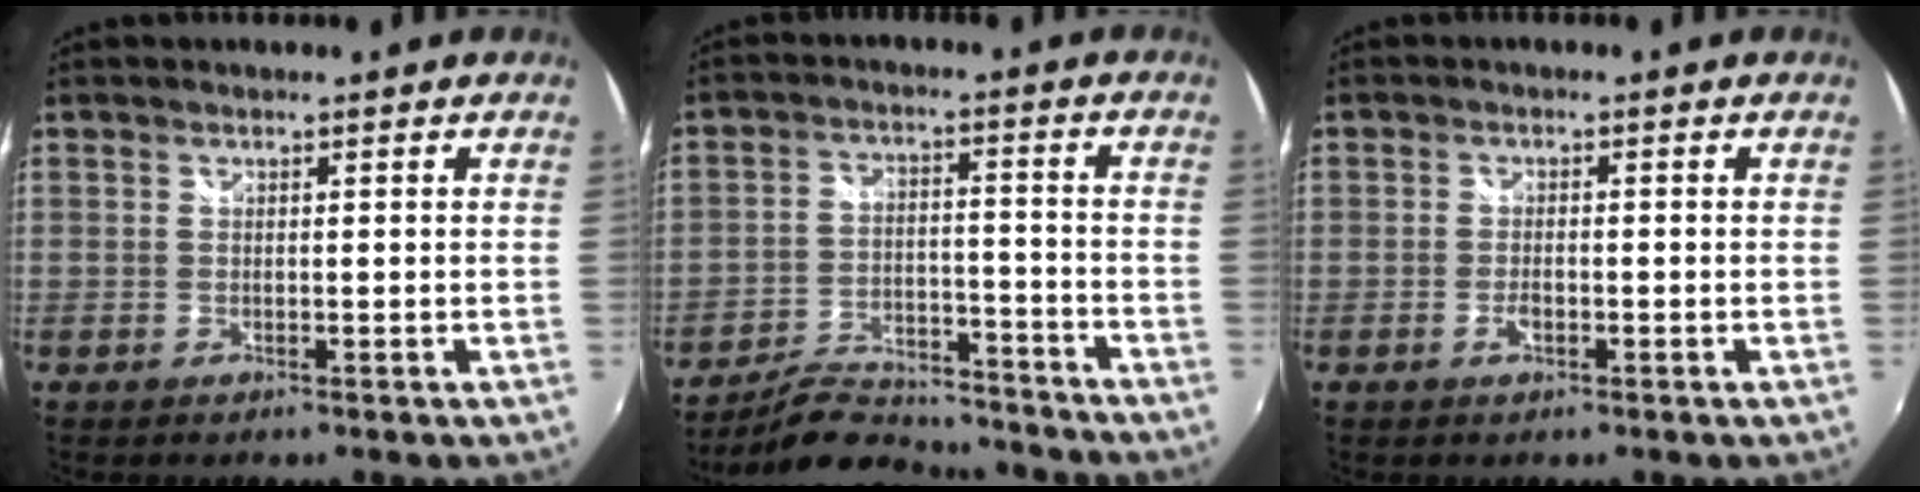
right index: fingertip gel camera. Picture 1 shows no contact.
{"total": 16.0, "force": [-14.6, 4.2, 5.1], "torque": [-0.108, 0.007, -0.210]}
{"total": 2.4, "force": [-1.1, 1.1, 1.8], "torque": [-0.035, -0.001, -0.019]}